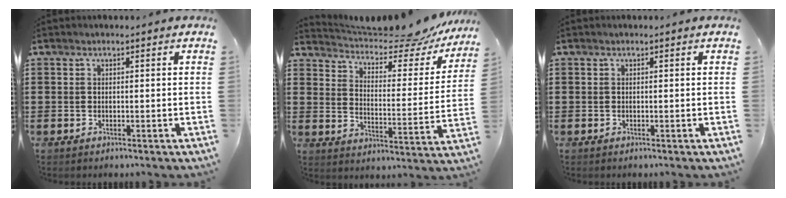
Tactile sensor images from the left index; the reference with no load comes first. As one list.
[{"total": 7.3, "force": [6.8, 1.0, 2.4], "torque": [-0.055, -0.052, 0.112]}, {"total": 0.0}]